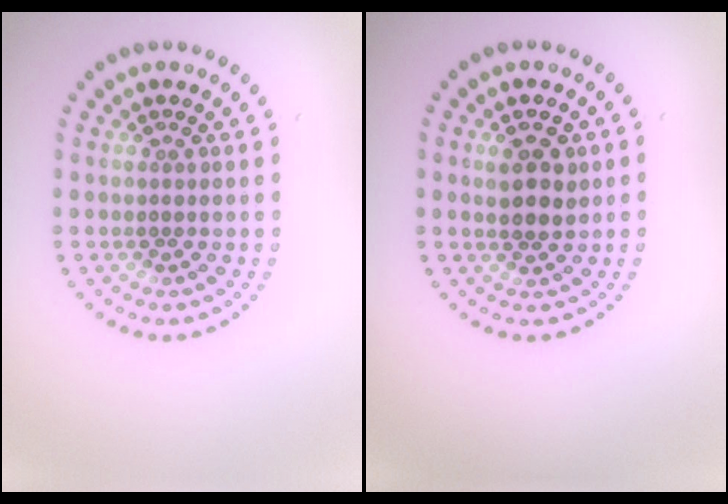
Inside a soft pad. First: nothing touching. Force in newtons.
{"total": 2.6, "press": 2.5, "slide": 0.6}